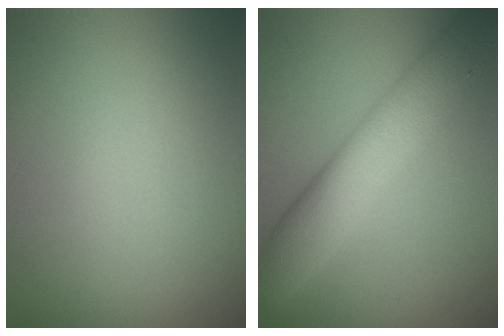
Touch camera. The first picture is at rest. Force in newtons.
{"total": 7.4, "press": 7.4, "slide": 0.2}